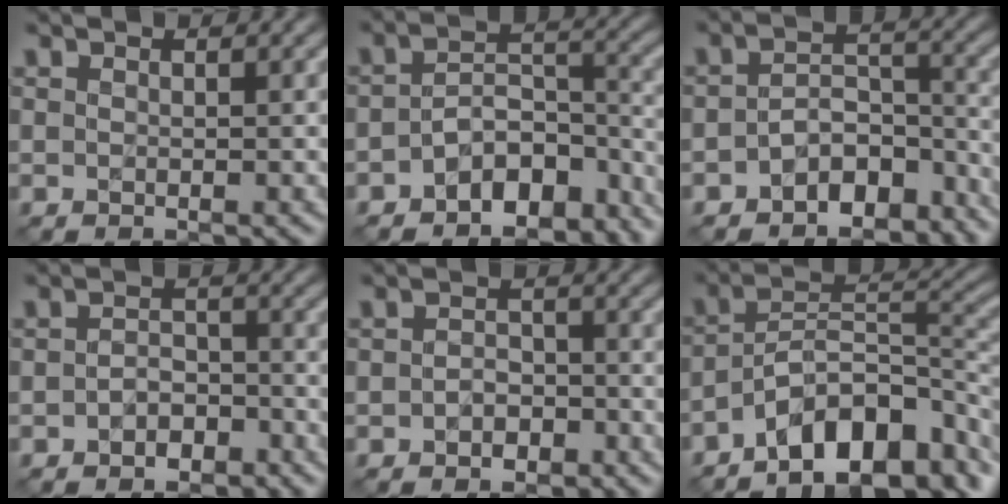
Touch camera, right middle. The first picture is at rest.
{"total": 7.3, "force": [-4.7, 3.8, 4.0], "torque": [-0.053, -0.010, -0.078]}
{"total": 5.8, "force": [-3.9, 3.0, 2.9], "torque": [-0.038, -0.005, -0.067]}
{"total": 2.4, "force": [-1.4, 1.6, 1.3], "torque": [-0.022, 0.007, -0.026]}
{"total": 2.0, "force": [-1.0, 1.4, 1.0], "torque": [-0.017, 0.005, -0.019]}
{"total": 10.5, "force": [-6.5, 4.1, 7.2], "torque": [-0.098, 0.009, -0.124]}